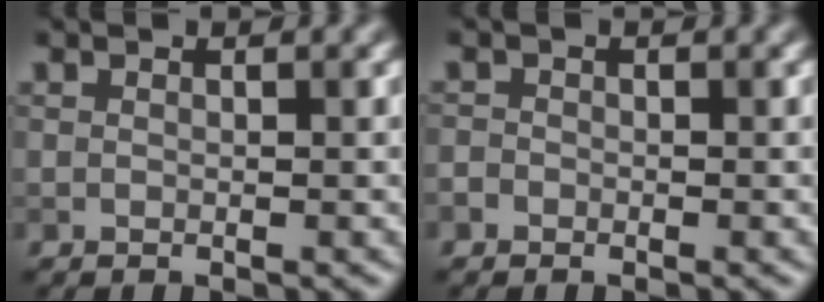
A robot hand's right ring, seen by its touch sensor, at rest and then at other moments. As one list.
[{"total": 1.1, "force": [-0.8, 0.8, 0.2], "torque": [-0.001, -0.001, -0.013]}]